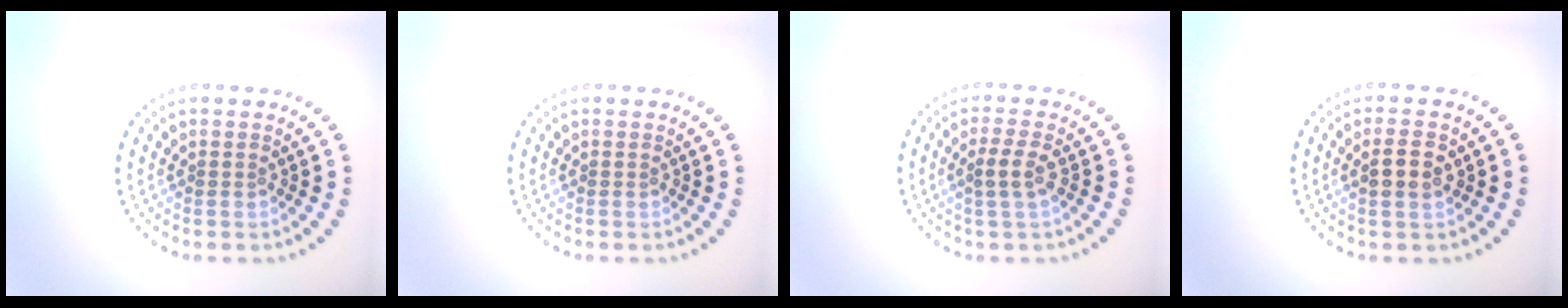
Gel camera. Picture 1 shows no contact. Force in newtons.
{"total": 0.0}
{"total": 2.0, "press": 1.8, "slide": 0.9}
{"total": 2.4, "press": 2.4, "slide": 0.4}